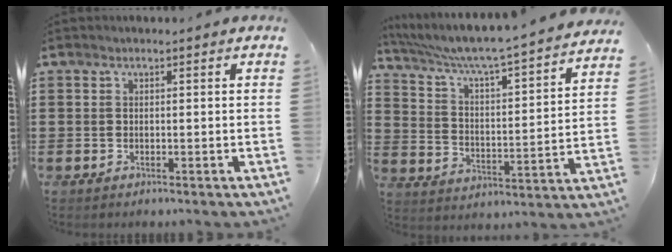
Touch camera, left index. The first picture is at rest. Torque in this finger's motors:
{"motor_torque": [1.11, -1.02, 0.50, 0.21]}